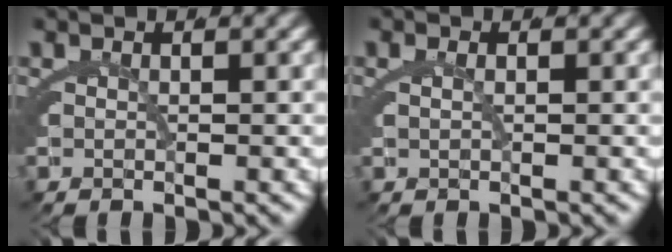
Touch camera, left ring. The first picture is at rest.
{"total": 0.9, "force": [0.2, 0.6, 0.7], "torque": [-0.015, 0.007, 0.000]}